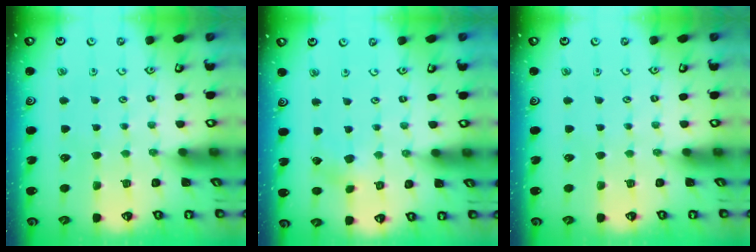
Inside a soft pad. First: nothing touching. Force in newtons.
{"total": 2.2, "press": 2.2, "slide": 0.3}
{"total": 0.0}